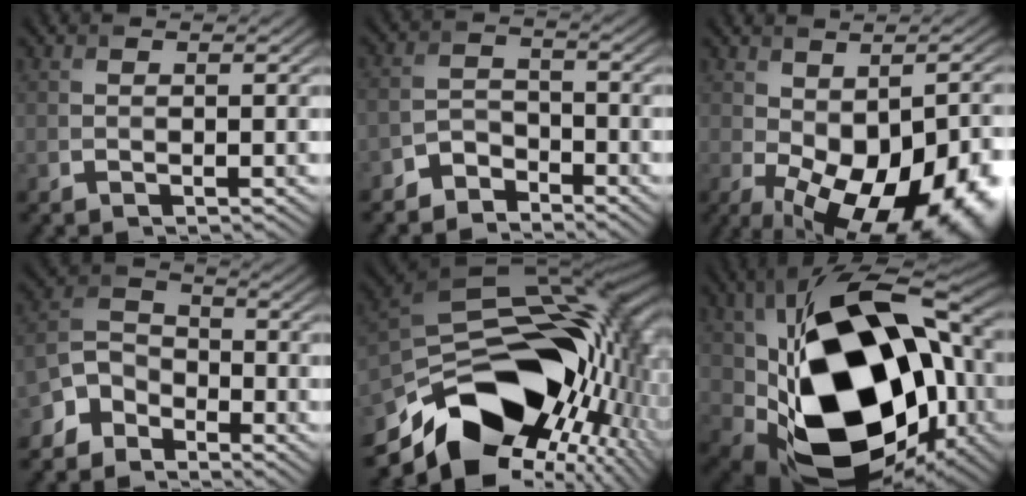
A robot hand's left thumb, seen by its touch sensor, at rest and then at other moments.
{"total": 3.9, "force": [-3.5, 1.8, 0.5], "torque": [-0.012, 0.005, -0.081]}
{"total": 16.2, "force": [-5.5, 8.4, 12.8], "torque": [-0.184, -0.036, -0.056]}
{"total": 6.0, "force": [-4.7, 3.4, 1.5], "torque": [-0.042, 0.000, -0.113]}
{"total": 19.6, "force": [-7.7, 12.3, 13.2], "torque": [-0.244, -0.040, -0.120]}
{"total": 21.0, "force": [-1.2, 13.6, 15.9], "torque": [-0.314, -0.039, -0.005]}